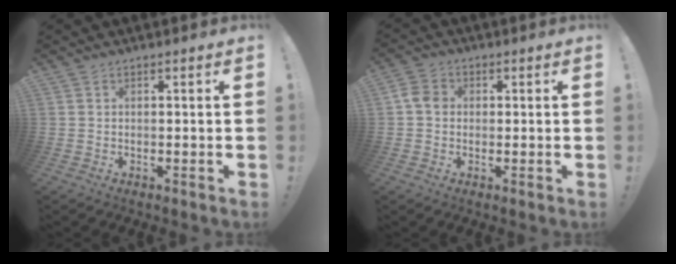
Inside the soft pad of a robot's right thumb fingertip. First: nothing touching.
{"total": 4.9, "force": [0.0, 3.9, 3.0], "torque": [-0.047, 0.013, 0.002]}